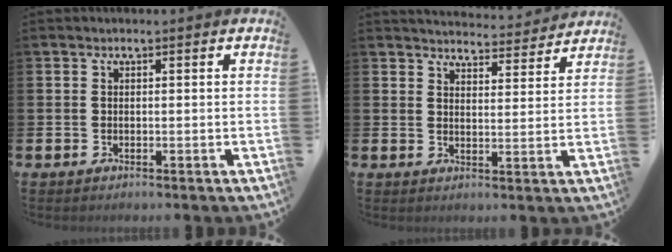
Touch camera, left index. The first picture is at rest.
{"total": 4.4, "force": [4.3, 0.5, 0.2], "torque": [-0.006, -0.035, 0.074]}